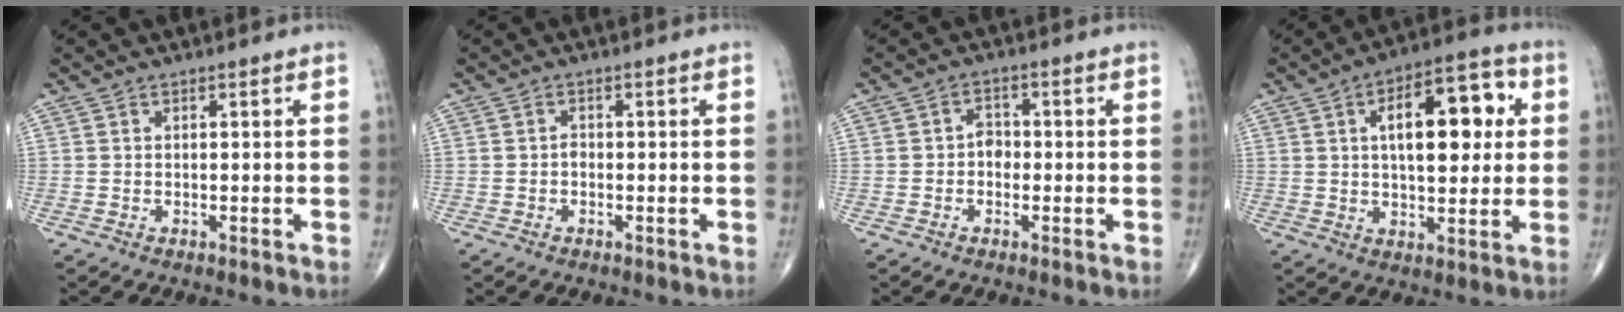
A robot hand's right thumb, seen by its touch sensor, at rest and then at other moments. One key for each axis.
{"total": 0.9, "fx": -0.3, "fy": 0.6, "fz": 0.6, "tx": -0.006, "ty": 0.002, "tz": -0.009}
{"total": 2.8, "fx": -0.6, "fy": 2.2, "fz": 1.6, "tx": -0.009, "ty": 0.012, "tz": -0.018}
{"total": 15.6, "fx": 3.5, "fy": 7.4, "fz": 13.2, "tx": -0.164, "ty": 0.013, "tz": 0.048}